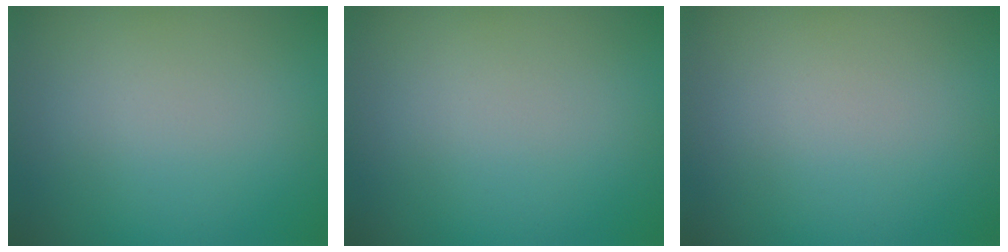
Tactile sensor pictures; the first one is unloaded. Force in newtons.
{"total": 0.0}
{"total": 0.0}